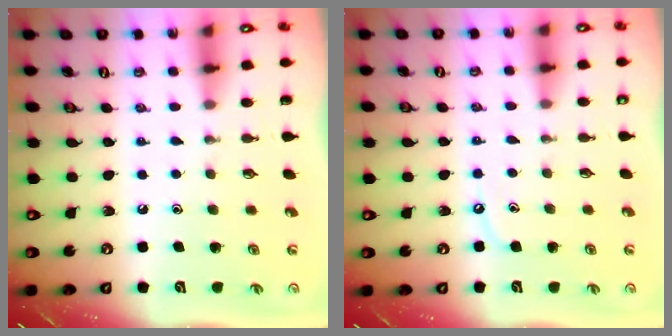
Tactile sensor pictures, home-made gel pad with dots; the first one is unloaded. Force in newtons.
{"total": 3.8, "press": 3.8, "slide": 0.2}